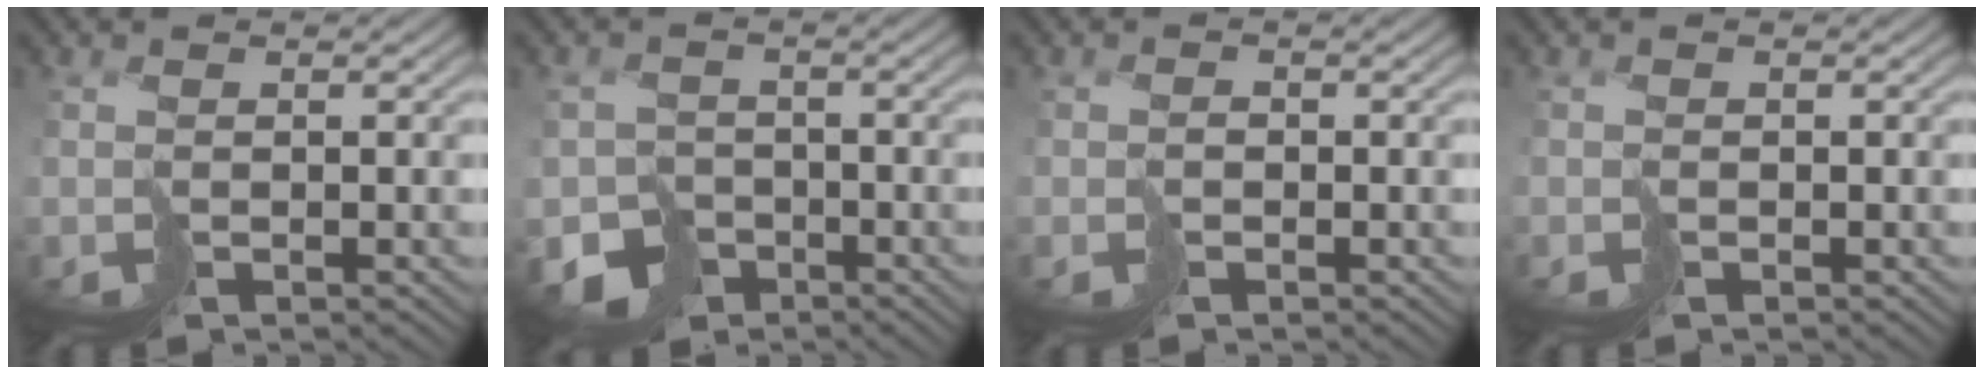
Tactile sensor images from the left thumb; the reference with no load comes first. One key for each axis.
{"total": 5.4, "fx": -3.8, "fy": 3.6, "fz": 1.5, "tx": -0.021, "ty": -0.016, "tz": -0.069}
{"total": 0.5, "fx": -0.3, "fy": 0.3, "fz": -0.2, "tx": 0.013, "ty": 0.006, "tz": -0.009}
{"total": 0.0}